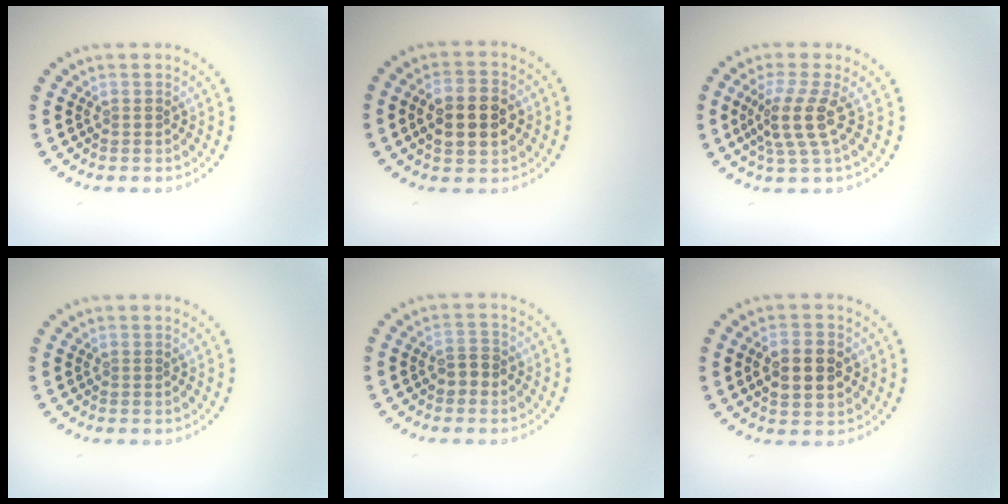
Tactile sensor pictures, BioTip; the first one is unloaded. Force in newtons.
{"total": 5.0, "press": 5.0, "slide": 0.3}
{"total": 3.5, "press": 2.8, "slide": 2.2}
{"total": 0.0}
{"total": 2.0, "press": 1.9, "slide": 0.4}
{"total": 5.0, "press": 5.0, "slide": 0.2}